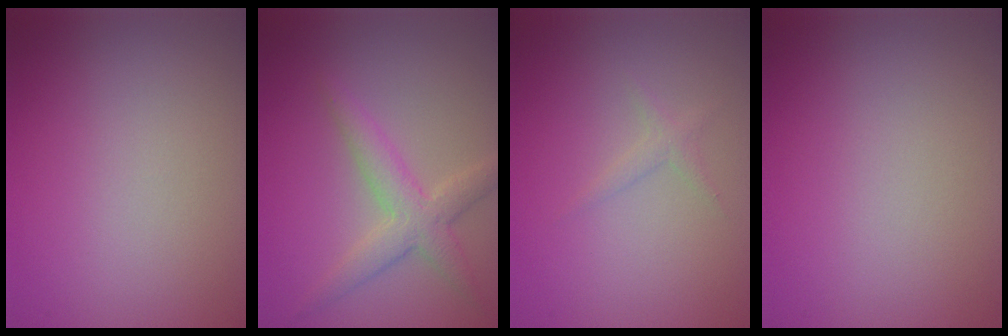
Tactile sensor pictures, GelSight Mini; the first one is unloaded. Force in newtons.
{"total": 3.4, "press": 3.4, "slide": 0.0}
{"total": 0.9, "press": 0.9, "slide": 0.0}
{"total": 0.0}